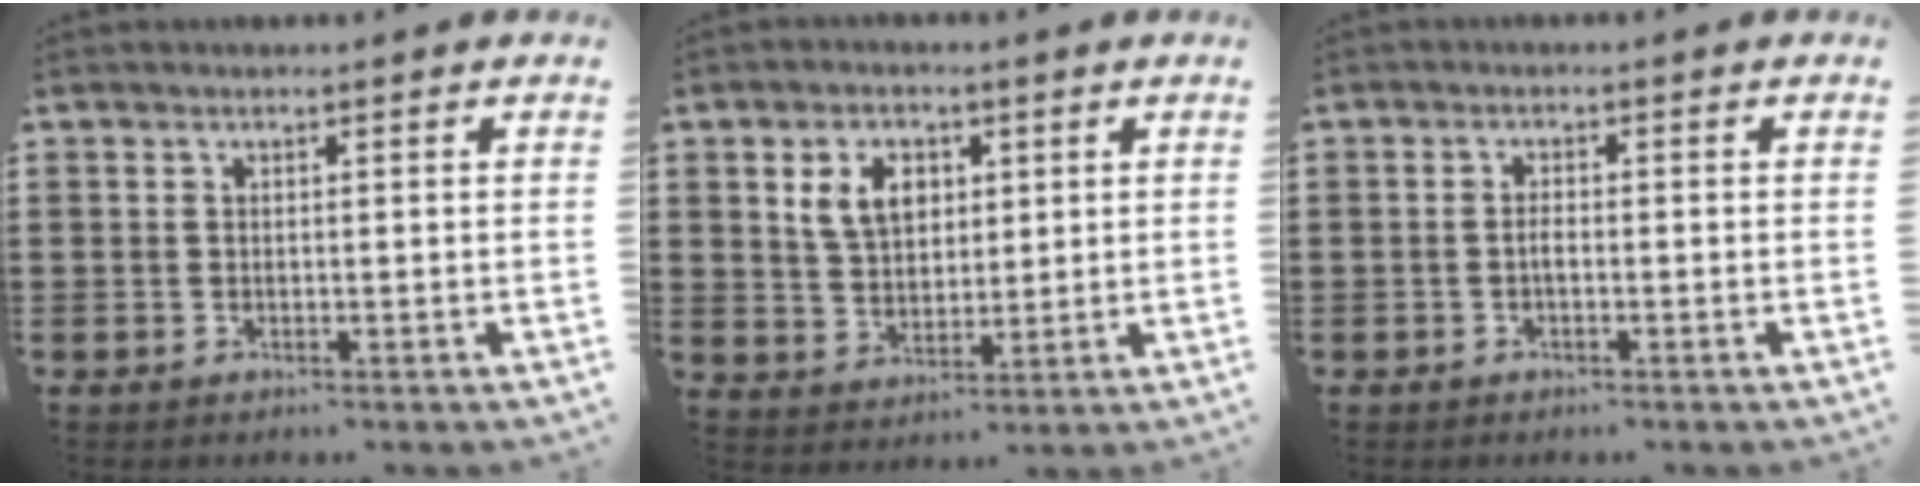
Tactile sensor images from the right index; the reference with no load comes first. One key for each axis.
{"total": 6.1, "fx": 2.4, "fy": 4.2, "fz": 3.7, "tx": -0.088, "ty": 0.017, "tz": 0.044}
{"total": 1.3, "fx": -0.5, "fy": 0.5, "fz": 1.1, "tx": -0.024, "ty": -0.001, "tz": -0.009}